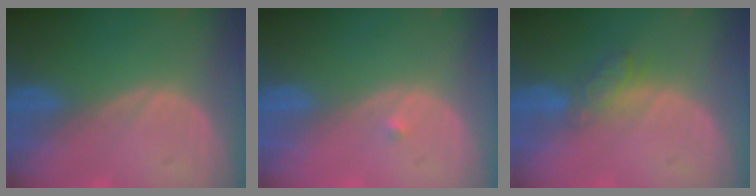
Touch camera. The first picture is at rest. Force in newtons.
{"total": 0.5, "press": 0.4, "slide": 0.3}
{"total": 4.4, "press": 4.0, "slide": 1.8}